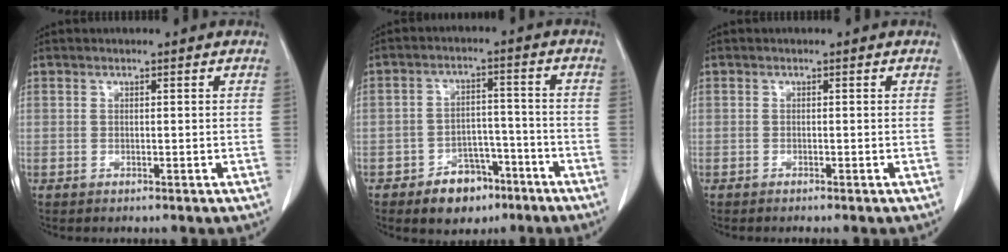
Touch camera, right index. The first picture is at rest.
{"total": 7.3, "force": [-4.6, 4.5, 3.3], "torque": [-0.048, 0.018, -0.066]}
{"total": 0.0}